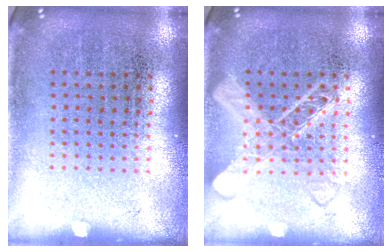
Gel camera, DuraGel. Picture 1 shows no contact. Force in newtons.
{"total": 2.8, "press": 2.7, "slide": 0.5}